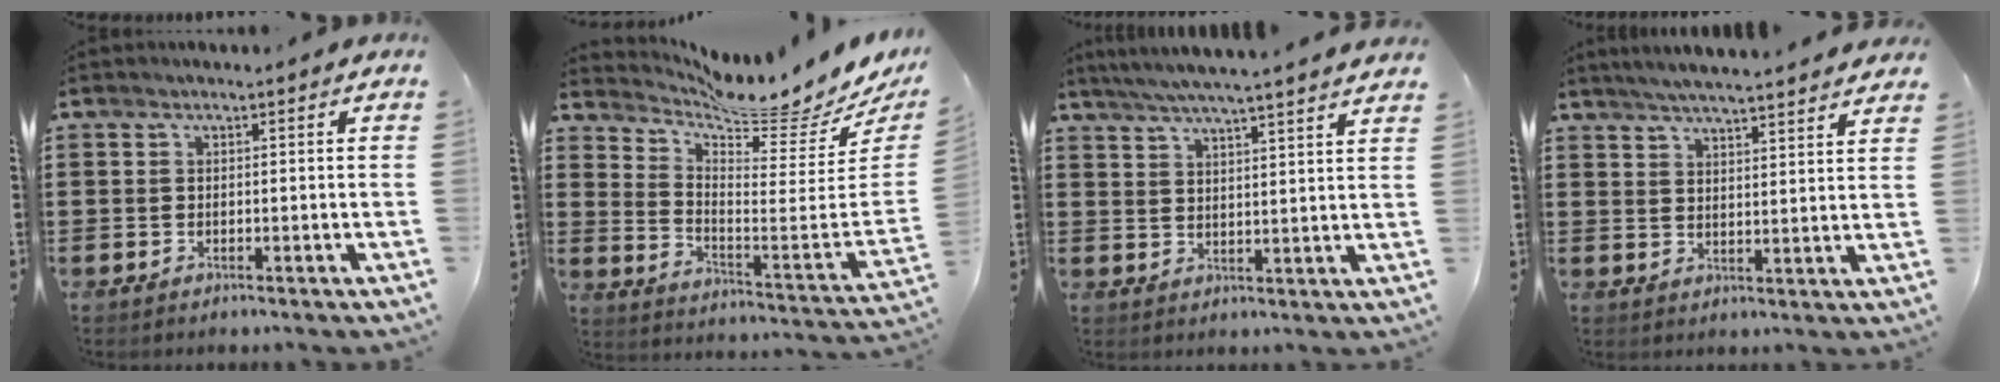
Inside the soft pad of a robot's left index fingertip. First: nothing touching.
{"total": 8.1, "force": [7.8, 0.0, 2.0], "torque": [-0.055, -0.080, 0.128]}
{"total": 5.0, "force": [4.6, -0.6, 1.9], "torque": [-0.051, -0.021, 0.081]}
{"total": 4.3, "force": [4.1, -0.5, 1.2], "torque": [-0.037, -0.019, 0.071]}